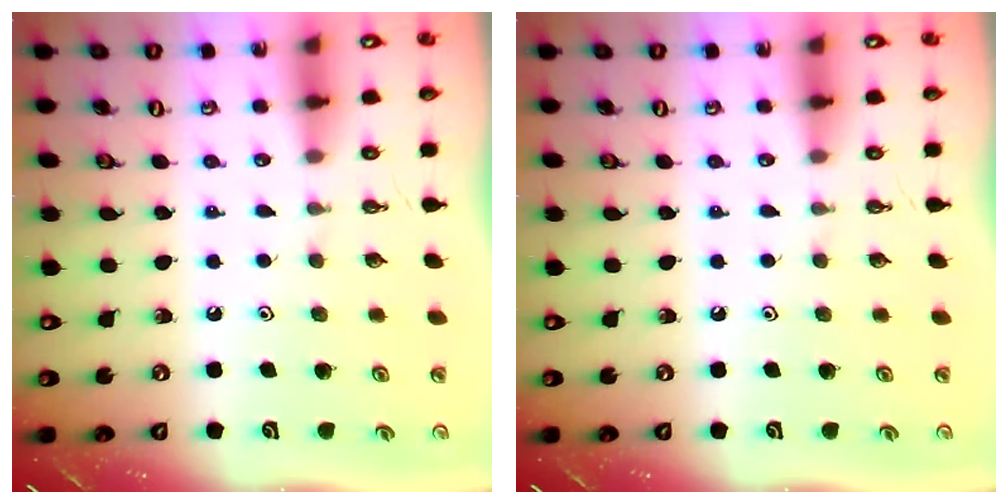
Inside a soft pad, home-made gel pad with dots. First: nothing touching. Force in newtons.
{"total": 0.0}